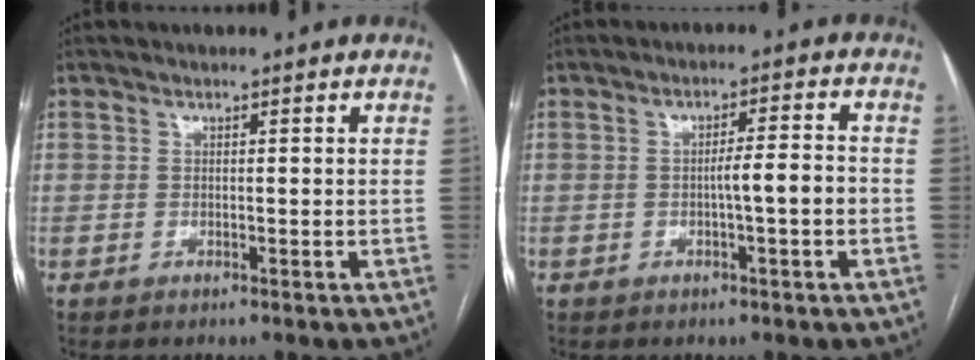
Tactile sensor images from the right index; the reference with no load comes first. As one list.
[{"total": 4.2, "force": [-0.9, -0.1, 4.1], "torque": [-0.063, 0.007, -0.014]}]